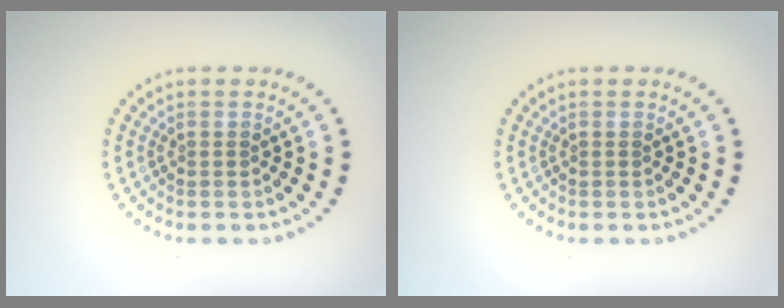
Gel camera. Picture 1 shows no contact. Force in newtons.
{"total": 0.0}